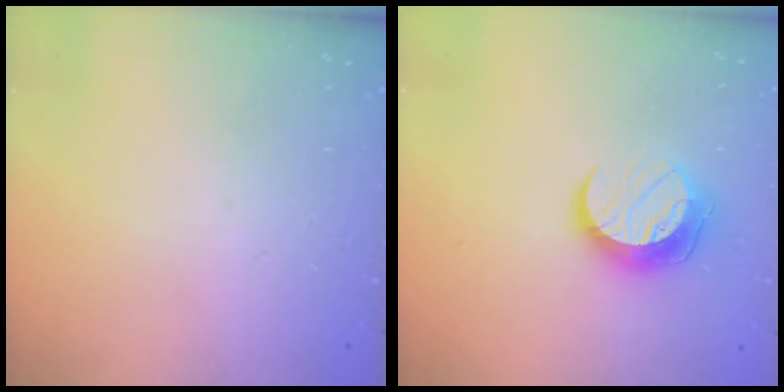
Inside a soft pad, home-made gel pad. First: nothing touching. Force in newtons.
{"total": 10.7, "press": 10.7, "slide": 0.8}